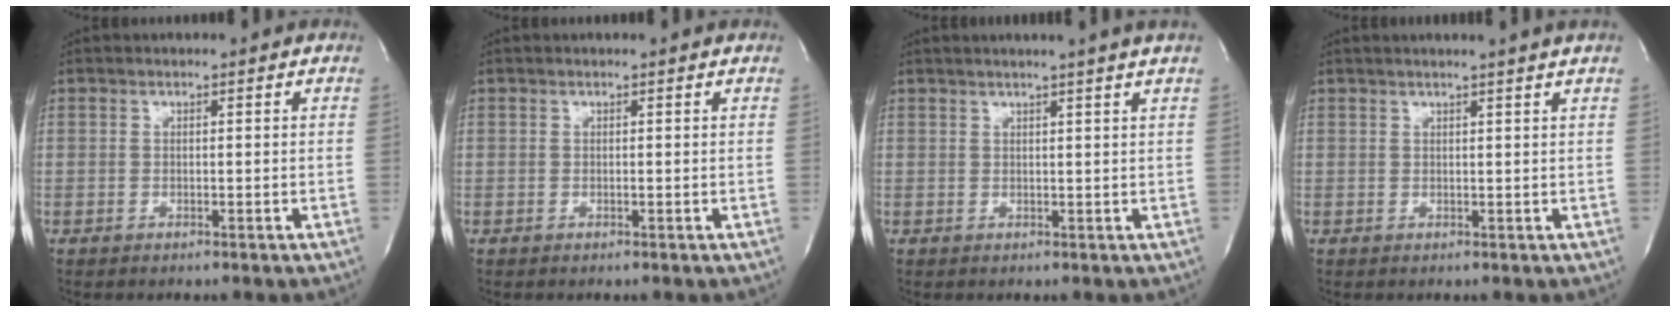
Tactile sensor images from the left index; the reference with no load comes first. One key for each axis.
{"total": 0.0}
{"total": 4.6, "fx": 3.7, "fy": -1.4, "fz": 2.4, "tx": -0.034, "ty": 0.005, "tz": 0.047}
{"total": 3.4, "fx": 2.8, "fy": -1.1, "fz": 1.6, "tx": -0.023, "ty": 0.003, "tz": 0.035}